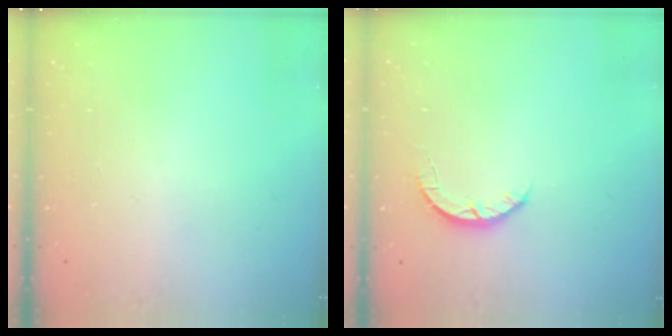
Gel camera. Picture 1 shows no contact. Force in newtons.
{"total": 2.7, "press": 2.7, "slide": 0.4}